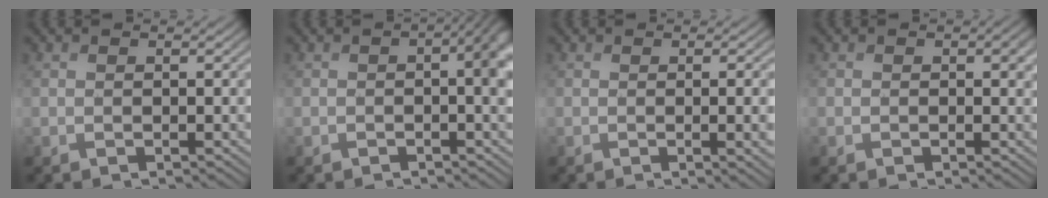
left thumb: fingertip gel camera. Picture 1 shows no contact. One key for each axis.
{"total": 4.1, "fx": -0.2, "fy": 1.4, "fz": 3.8, "tx": -0.049, "ty": 0.000, "tz": -0.005}
{"total": 4.8, "fx": -0.4, "fy": 1.3, "fz": 4.6, "tx": -0.060, "ty": -0.005, "tz": -0.002}
{"total": 1.2, "fx": 0.2, "fy": 0.9, "fz": 0.7, "tx": -0.012, "ty": -0.005, "tz": 0.001}